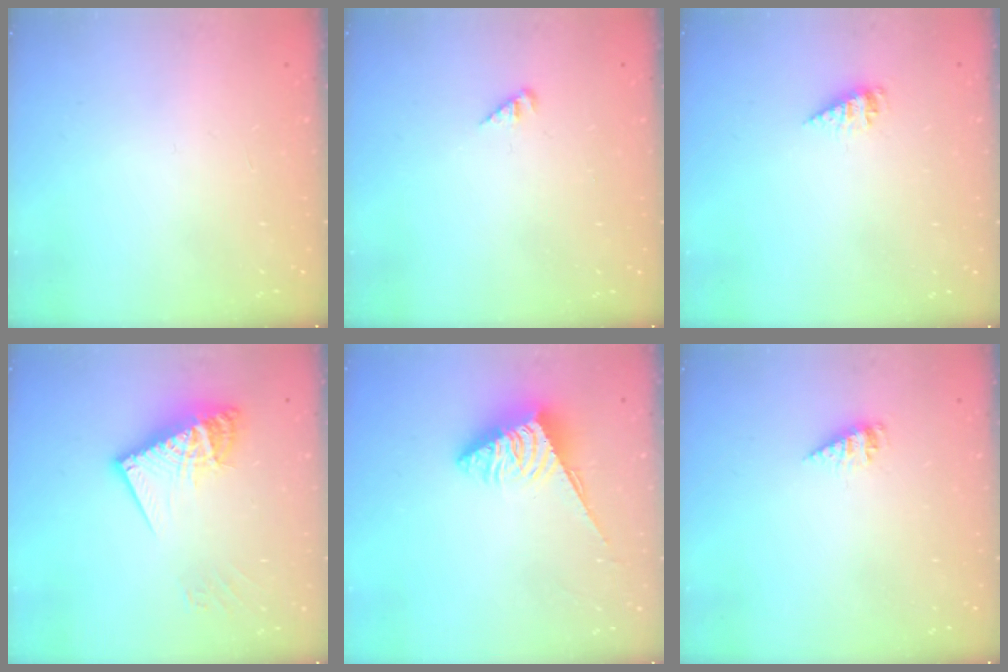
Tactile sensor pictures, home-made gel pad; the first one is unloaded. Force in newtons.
{"total": 3.0, "press": 2.9, "slide": 0.3}
{"total": 3.4, "press": 3.4, "slide": 0.3}
{"total": 15.9, "press": 15.8, "slide": 1.7}
{"total": 3.9, "press": 3.9, "slide": 0.4}
{"total": 3.4, "press": 3.4, "slide": 0.3}